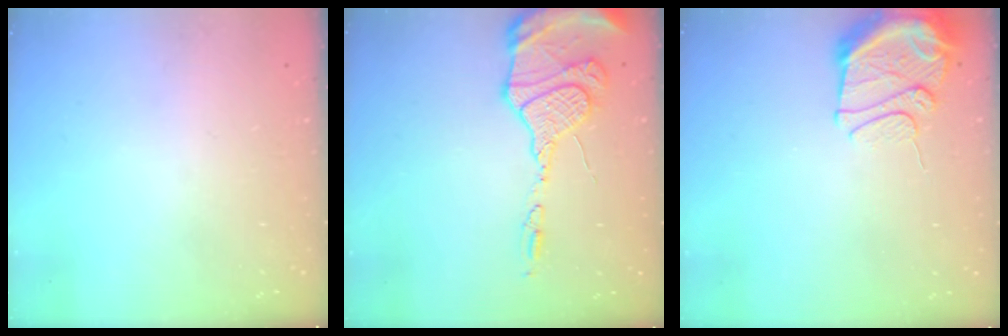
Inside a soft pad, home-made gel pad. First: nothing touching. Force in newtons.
{"total": 15.6, "press": 15.2, "slide": 3.5}
{"total": 11.2, "press": 11.1, "slide": 1.0}